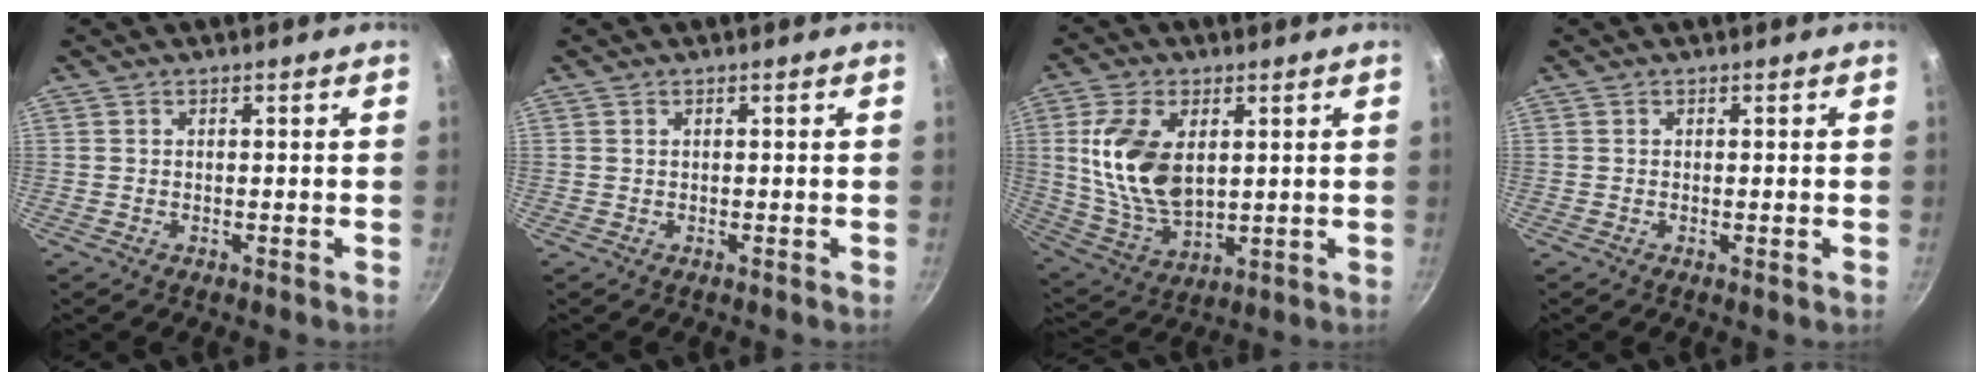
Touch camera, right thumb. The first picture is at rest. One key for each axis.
{"total": 0.0}
{"total": 14.9, "fx": 3.0, "fy": 8.8, "fz": 11.6, "tx": -0.212, "ty": -0.020, "tz": 0.067}
{"total": 0.6, "fx": -0.1, "fy": 0.1, "fz": 0.5, "tx": -0.010, "ty": -0.002, "tz": -0.002}